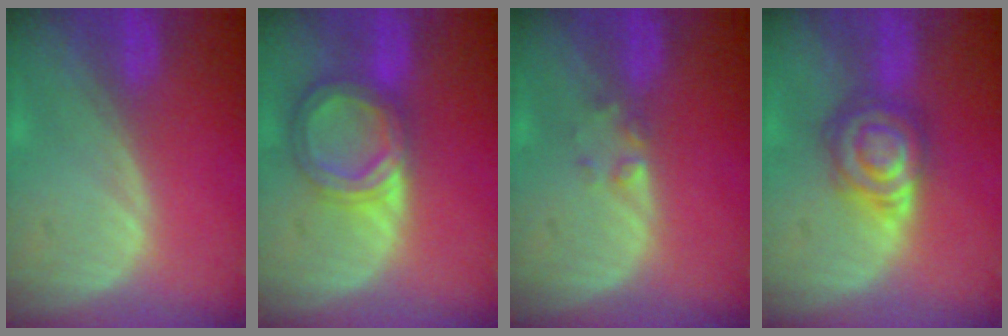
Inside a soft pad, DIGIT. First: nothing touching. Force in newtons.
{"total": 6.7, "press": 6.2, "slide": 2.5}
{"total": 1.4, "press": 1.3, "slide": 0.2}
{"total": 6.7, "press": 6.3, "slide": 2.1}